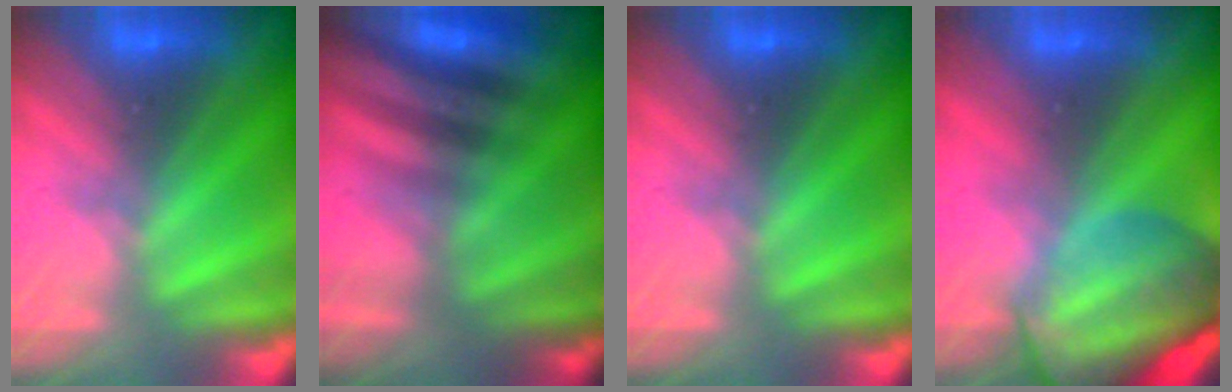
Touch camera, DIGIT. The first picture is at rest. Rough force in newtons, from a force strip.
{"total": 3.0}
{"total": 0.0}
{"total": 7.0}